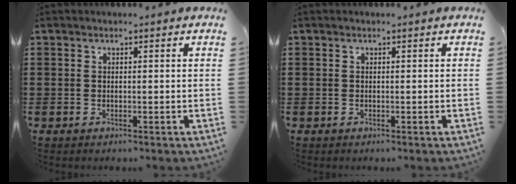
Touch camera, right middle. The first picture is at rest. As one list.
[{"total": 0.0}]